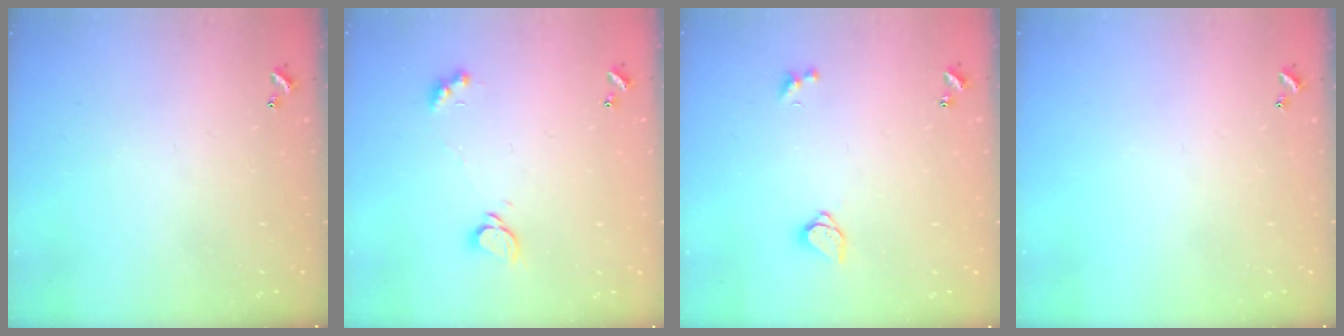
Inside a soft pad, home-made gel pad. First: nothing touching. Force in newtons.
{"total": 2.1, "press": 2.1, "slide": 0.3}
{"total": 1.6, "press": 1.5, "slide": 0.3}
{"total": 0.0}